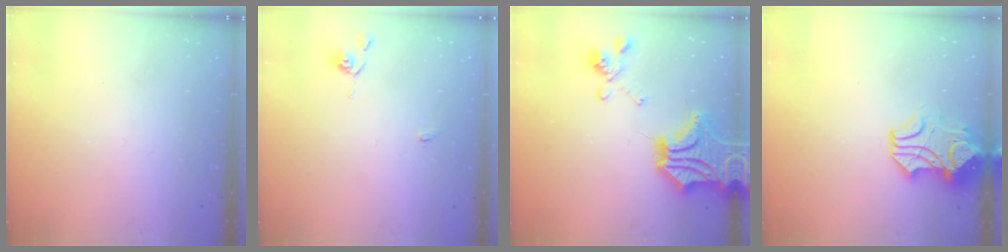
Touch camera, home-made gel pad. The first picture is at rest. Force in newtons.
{"total": 1.8, "press": 1.8, "slide": 0.3}
{"total": 7.9, "press": 7.2, "slide": 3.2}
{"total": 3.0, "press": 2.8, "slide": 1.1}